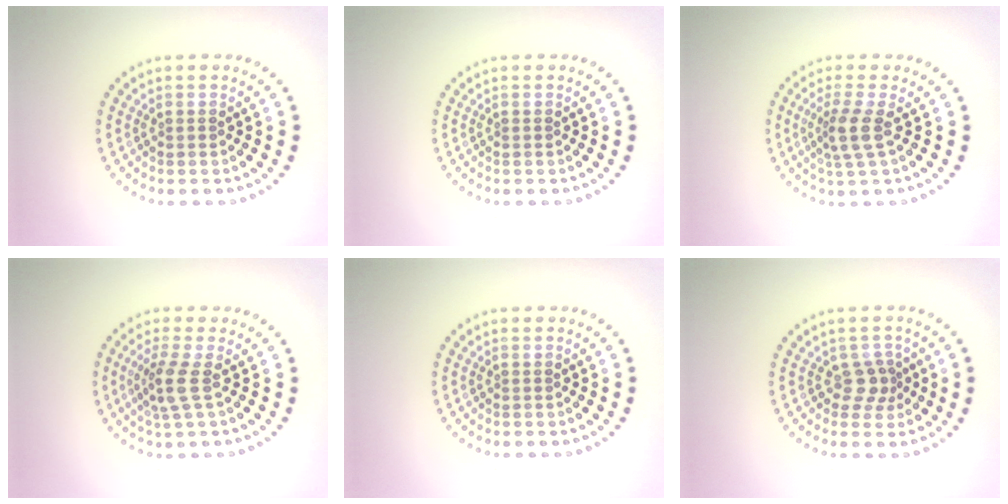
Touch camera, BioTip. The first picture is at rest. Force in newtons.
{"total": 0.0}
{"total": 2.8, "press": 2.1, "slide": 1.8}
{"total": 2.5, "press": 2.0, "slide": 1.5}
{"total": 0.0}
{"total": 2.1, "press": 1.6, "slide": 1.3}